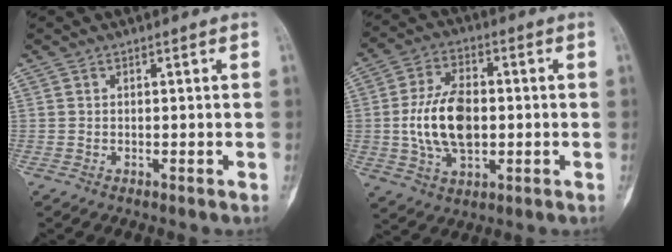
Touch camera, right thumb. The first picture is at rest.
{"total": 13.2, "force": [-0.4, 7.9, 10.6], "torque": [-0.188, 0.009, -0.002]}